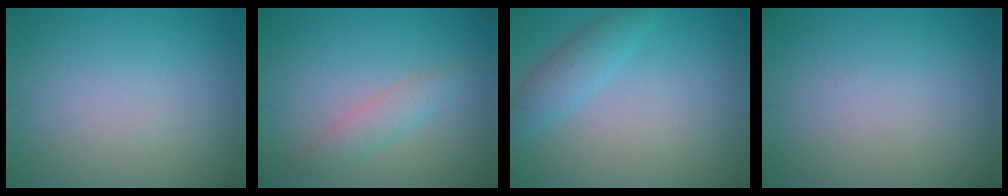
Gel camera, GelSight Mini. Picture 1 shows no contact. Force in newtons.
{"total": 2.1, "press": 2.1, "slide": 0.1}
{"total": 2.7, "press": 2.7, "slide": 0.1}
{"total": 0.0}